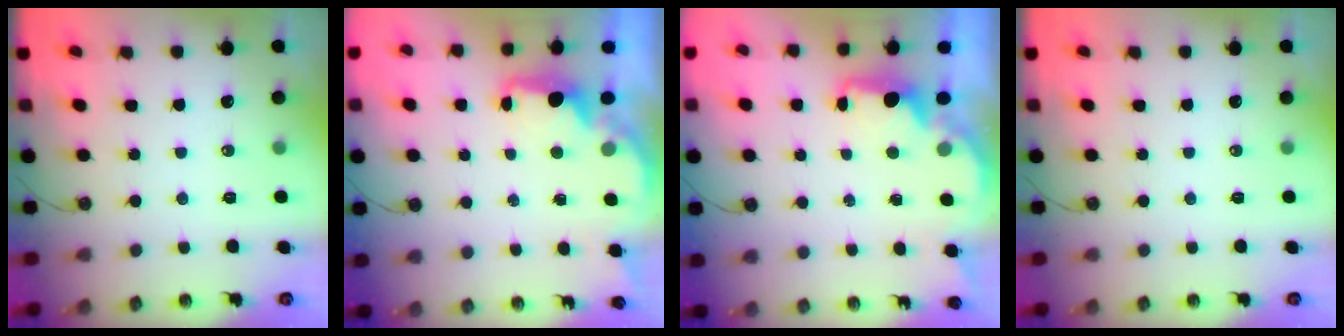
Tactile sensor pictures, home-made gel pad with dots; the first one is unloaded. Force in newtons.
{"total": 2.5, "press": 2.3, "slide": 0.8}
{"total": 2.2, "press": 2.1, "slide": 0.6}
{"total": 0.0}